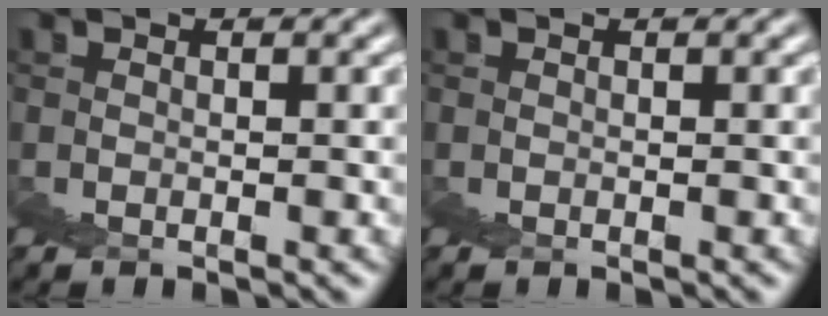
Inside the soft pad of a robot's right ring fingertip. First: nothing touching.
{"total": 0.0}